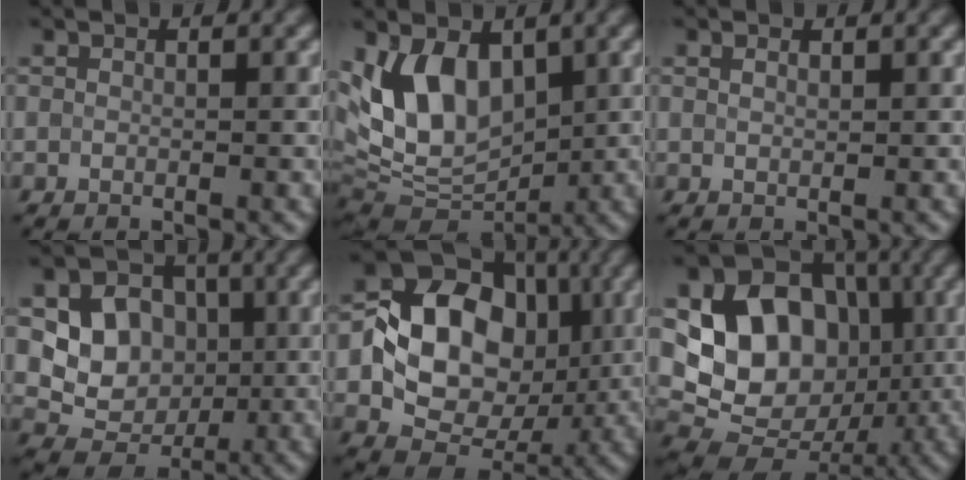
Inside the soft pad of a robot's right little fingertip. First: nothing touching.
{"total": 8.5, "force": [2.2, 5.3, 6.2], "torque": [-0.107, -0.004, 0.037]}
{"total": 0.6, "force": [0.5, 0.2, 0.3], "torque": [-0.009, 0.001, 0.011]}
{"total": 6.6, "force": [0.8, 5.7, 3.2], "torque": [-0.041, 0.000, 0.005]}
{"total": 12.2, "force": [0.3, 9.4, 7.8], "torque": [-0.125, 0.009, -0.008]}
{"total": 13.2, "force": [1.1, 10.6, 7.7], "torque": [-0.132, 0.013, 0.005]}